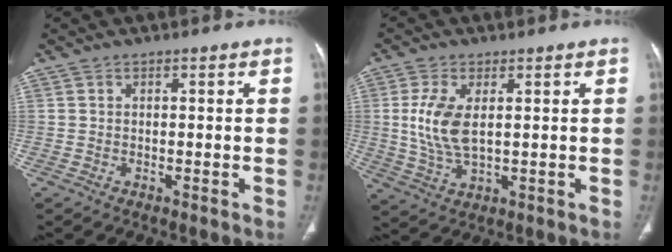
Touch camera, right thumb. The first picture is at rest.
{"total": 8.3, "force": [1.2, 4.0, 7.1], "torque": [-0.156, -0.009, 0.030]}